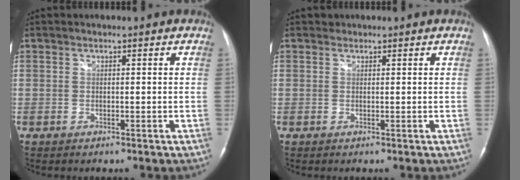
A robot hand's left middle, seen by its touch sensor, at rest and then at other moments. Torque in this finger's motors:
{"motor_torque": [-0.10, 0.12, -0.14, -0.01]}